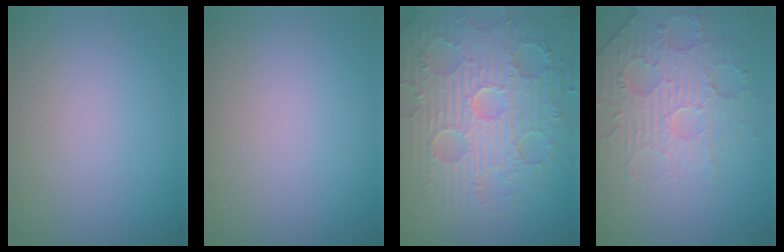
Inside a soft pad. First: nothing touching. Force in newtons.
{"total": 0.0}
{"total": 9.5, "press": 6.8, "slide": 6.6}
{"total": 4.8, "press": 3.8, "slide": 2.9}